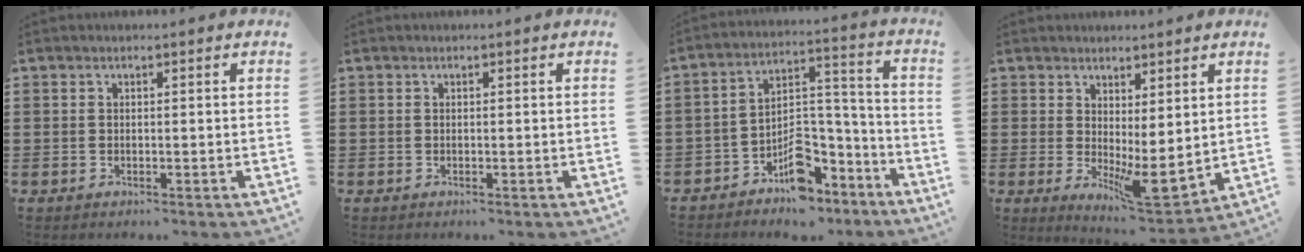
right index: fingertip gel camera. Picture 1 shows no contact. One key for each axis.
{"total": 0.0}
{"total": 7.7, "fx": -6.2, "fy": 3.6, "fz": 3.0, "tx": -0.042, "ty": 0.011, "tz": -0.113}
{"total": 4.8, "fx": 0.5, "fy": 1.7, "fz": 4.4, "tx": -0.072, "ty": -0.022, "tz": 0.016}